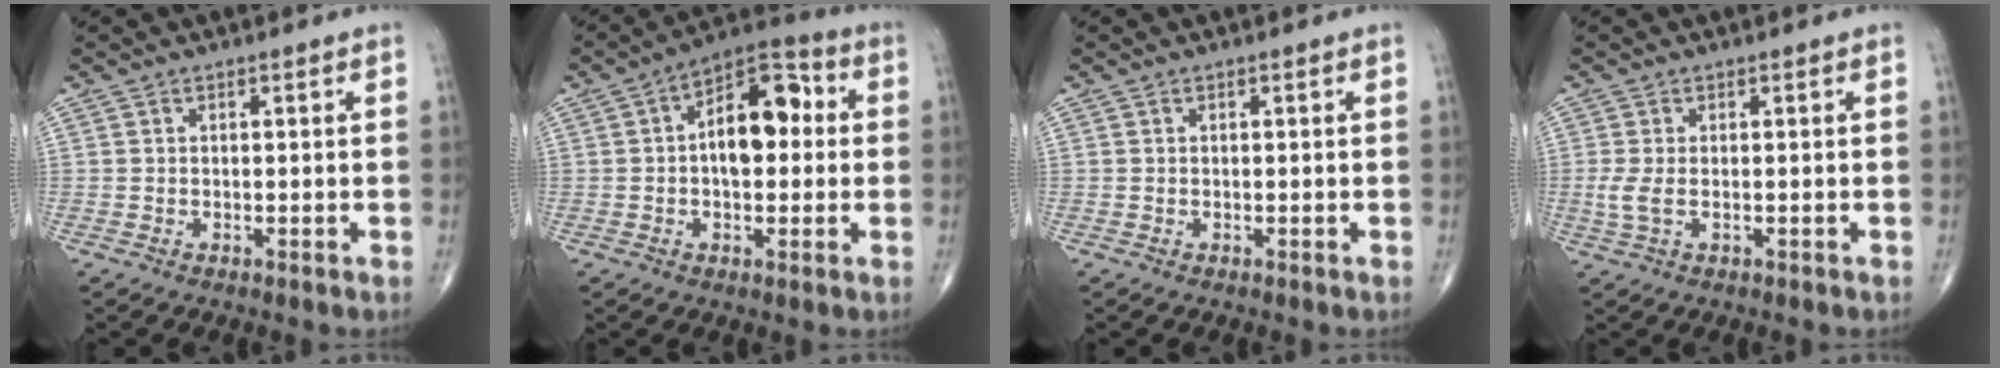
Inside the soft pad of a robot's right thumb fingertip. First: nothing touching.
{"total": 12.3, "force": [1.0, 6.8, 10.1], "torque": [-0.134, 0.029, 0.004]}
{"total": 0.0}
{"total": 2.8, "force": [-0.4, 1.3, 2.5], "torque": [-0.070, -0.005, -0.008]}